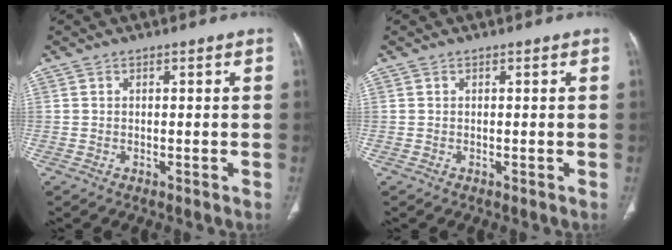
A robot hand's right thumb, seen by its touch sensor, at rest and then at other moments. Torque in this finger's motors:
{"motor_torque": [0.01, 0.01, 0.13, -0.13, 0.02]}